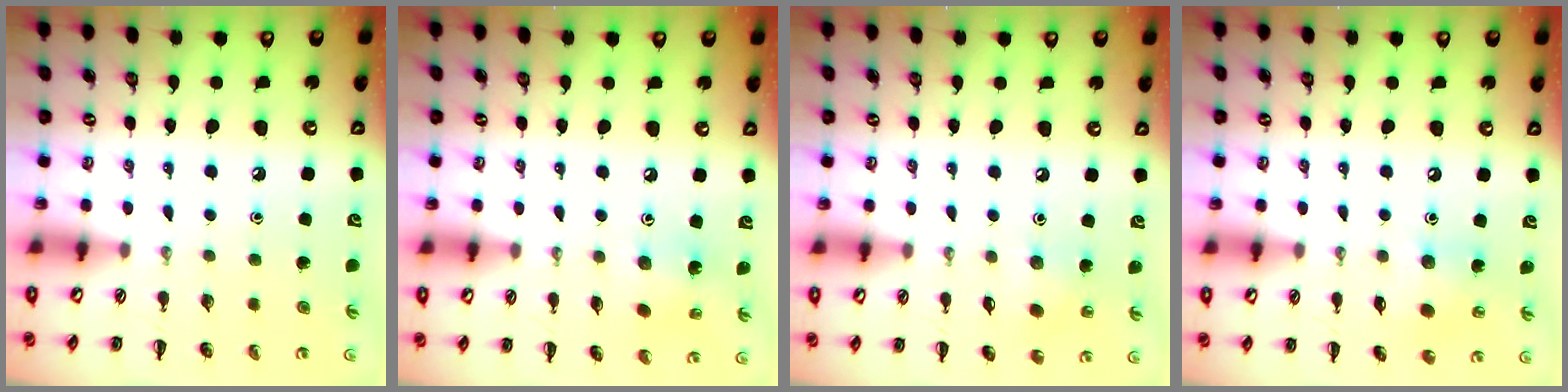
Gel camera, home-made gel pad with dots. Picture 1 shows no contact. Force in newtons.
{"total": 2.3, "press": 2.2, "slide": 0.5}
{"total": 5.5, "press": 5.3, "slide": 1.4}
{"total": 8.6, "press": 8.6, "slide": 0.7}